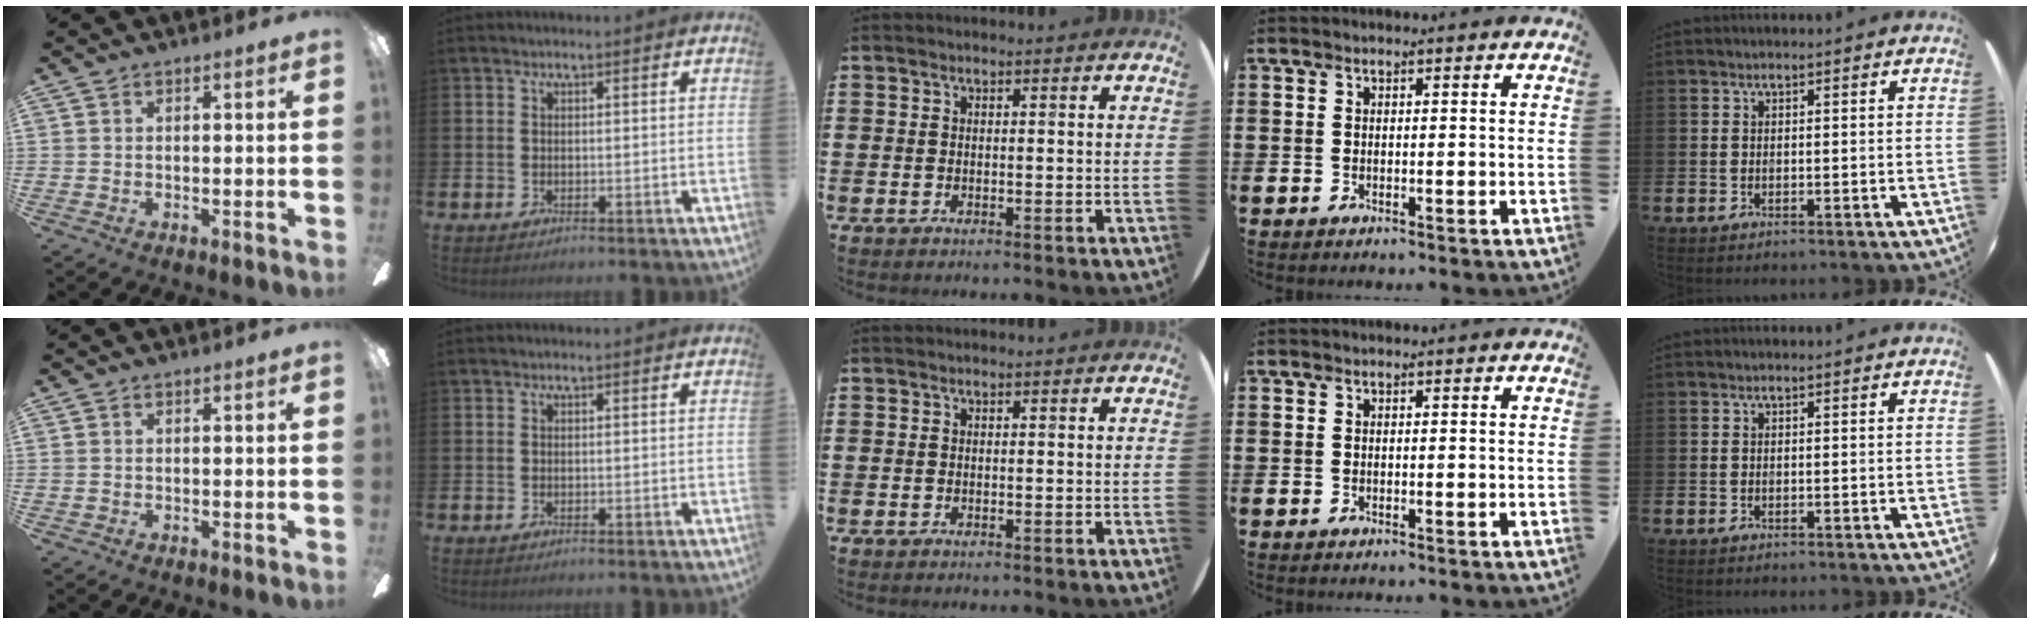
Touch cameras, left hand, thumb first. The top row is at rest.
{}